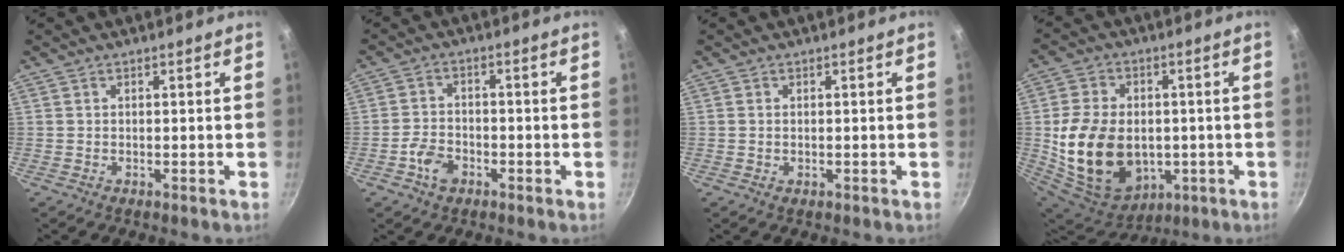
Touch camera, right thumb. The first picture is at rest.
{"total": 5.0, "force": [-2.5, 3.3, 2.7], "torque": [-0.047, 0.022, -0.050]}
{"total": 0.6, "force": [0.0, 0.4, 0.5], "torque": [-0.007, 0.000, -0.001]}
{"total": 20.1, "force": [-1.9, 14.6, 13.6], "torque": [-0.249, 0.000, -0.014]}